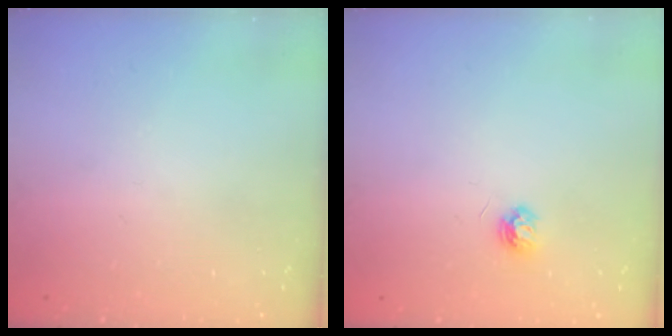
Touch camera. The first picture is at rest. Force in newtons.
{"total": 3.9, "press": 3.8, "slide": 0.5}